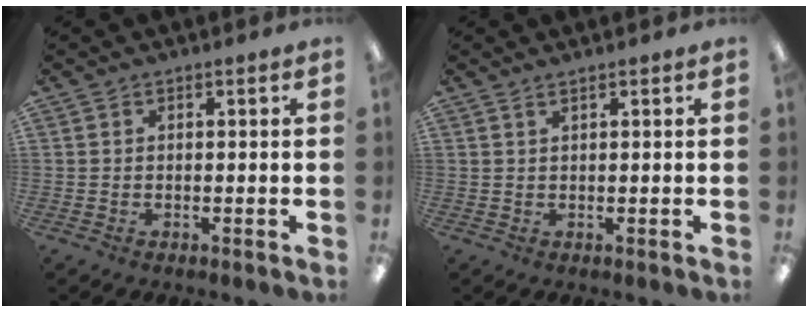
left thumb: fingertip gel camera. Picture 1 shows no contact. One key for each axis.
{"total": 1.1, "fx": 0.9, "fy": 0.1, "fz": 0.6, "tx": -0.014, "ty": 0.000, "tz": 0.017}